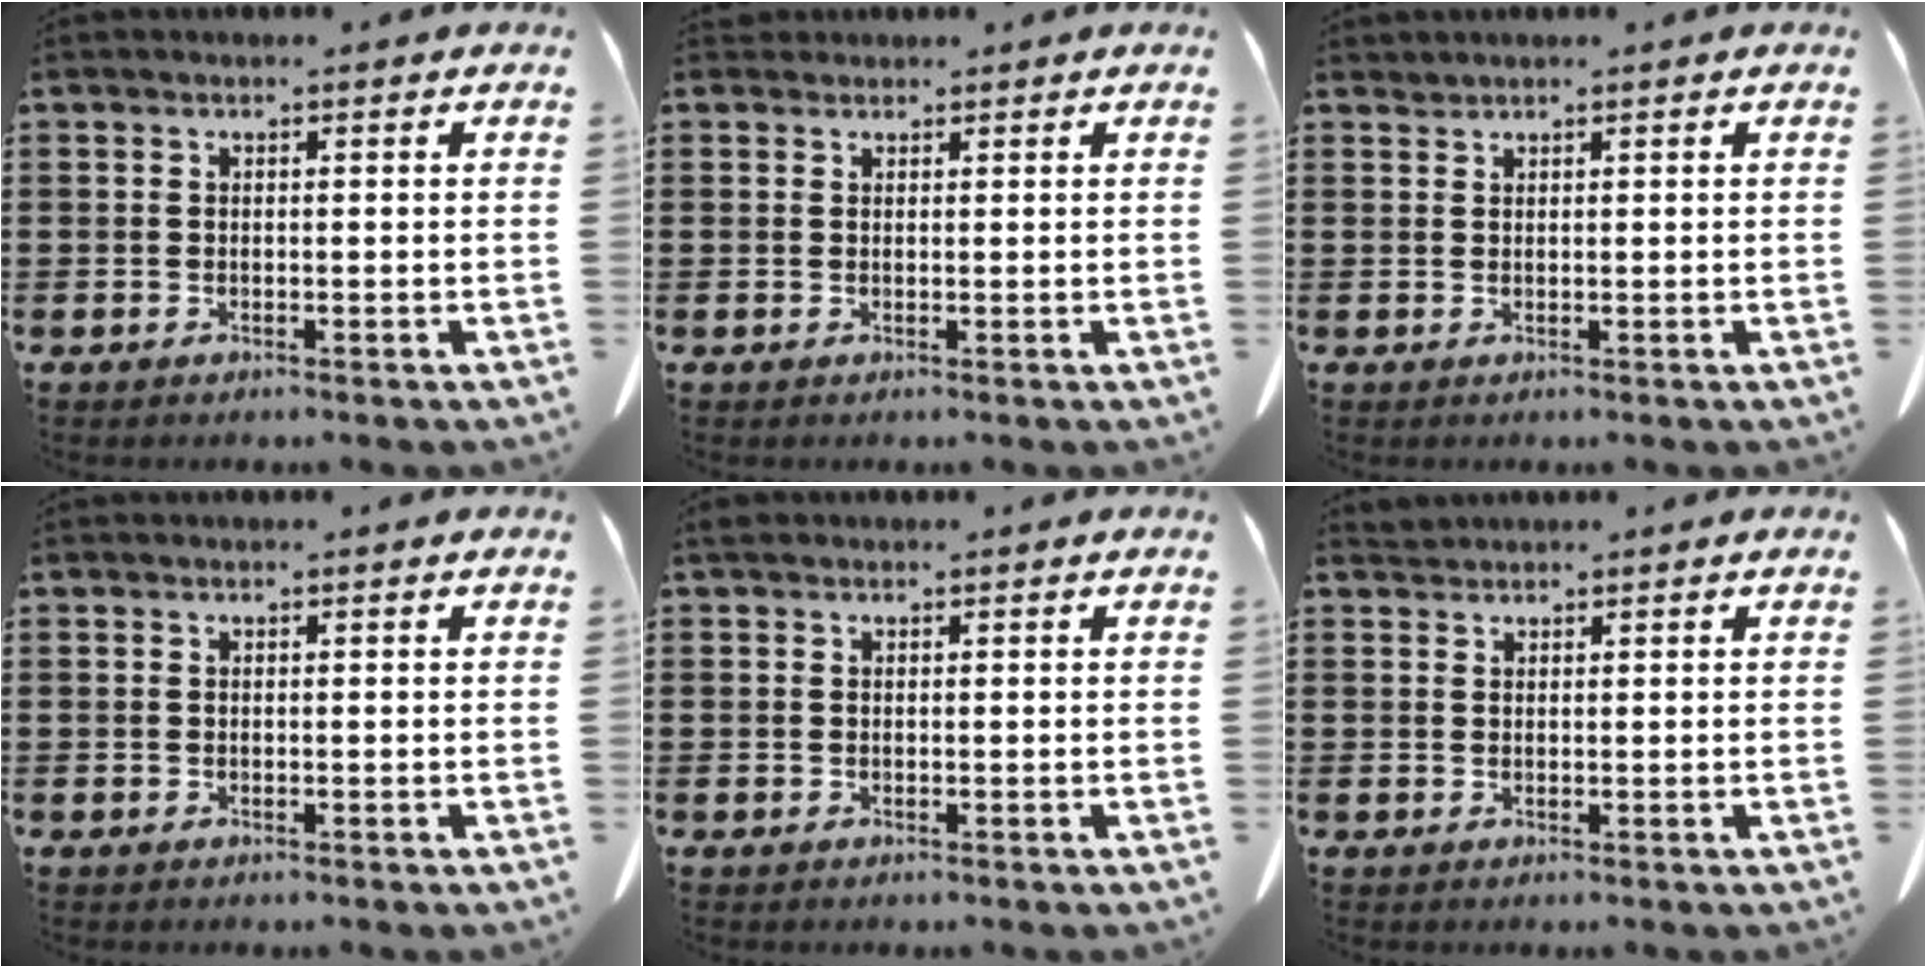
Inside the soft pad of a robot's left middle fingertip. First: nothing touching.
{"total": 1.1, "force": [0.9, 0.5, 0.0], "torque": [-0.004, 0.000, 0.020]}
{"total": 0.8, "force": [0.8, -0.1, 0.0], "torque": [-0.002, -0.002, 0.016]}
{"total": 0.0}
{"total": 0.8, "force": [0.4, 0.6, 0.3], "torque": [-0.010, 0.003, 0.007]}
{"total": 0.9, "force": [0.9, 0.2, -0.1], "torque": [-0.001, -0.002, 0.019]}